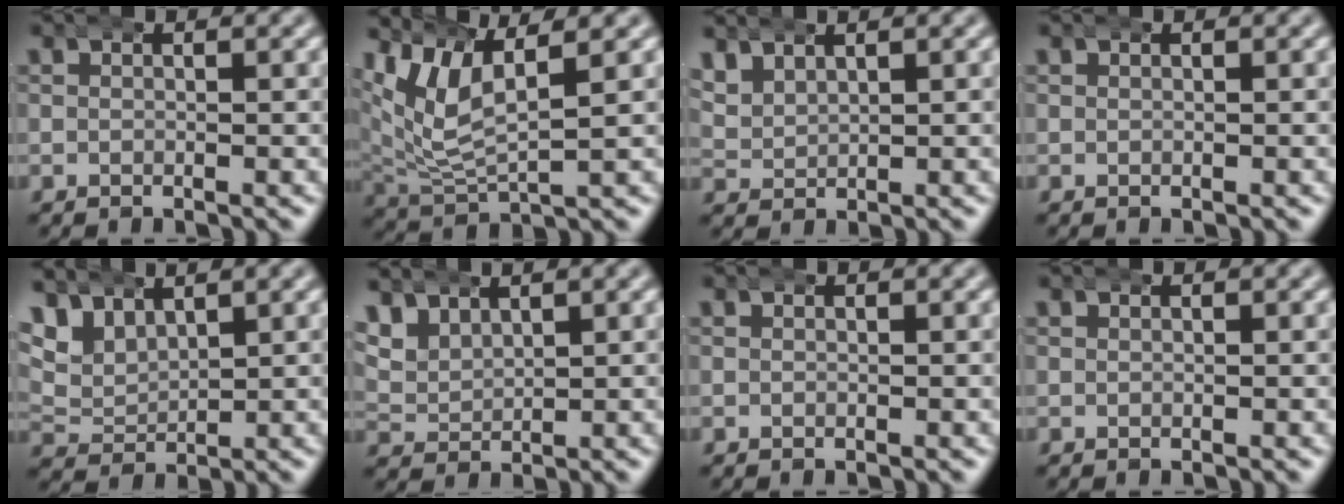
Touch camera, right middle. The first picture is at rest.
{"total": 6.0, "force": [2.4, 3.6, 4.1], "torque": [-0.102, 0.003, 0.041]}
{"total": 3.6, "force": [1.9, 2.7, 1.5], "torque": [-0.042, 0.001, 0.036]}
{"total": 0.0}
{"total": 6.4, "force": [2.3, 5.3, 2.8], "torque": [-0.083, 0.000, 0.033]}
{"total": 5.8, "force": [2.3, 4.7, 2.3], "torque": [-0.067, 0.005, 0.033]}
{"total": 0.0}
{"total": 0.0}